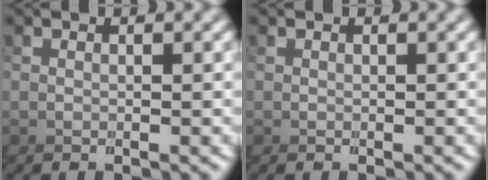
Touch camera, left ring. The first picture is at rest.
{"total": 0.0}